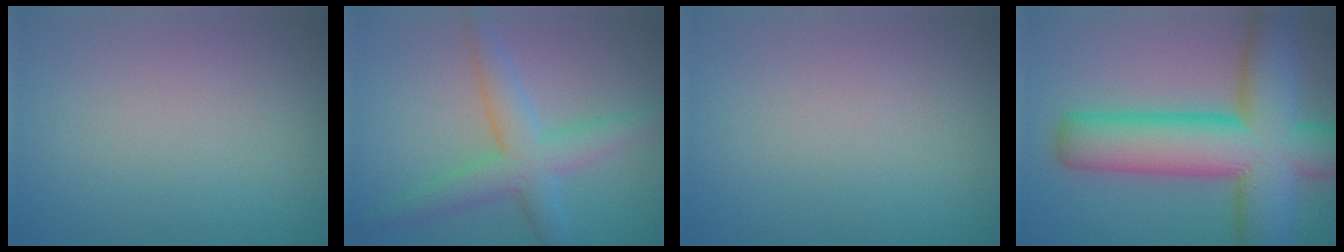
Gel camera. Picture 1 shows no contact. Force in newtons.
{"total": 4.6, "press": 4.6, "slide": 0.0}
{"total": 0.0}
{"total": 12.9, "press": 12.9, "slide": 0.4}